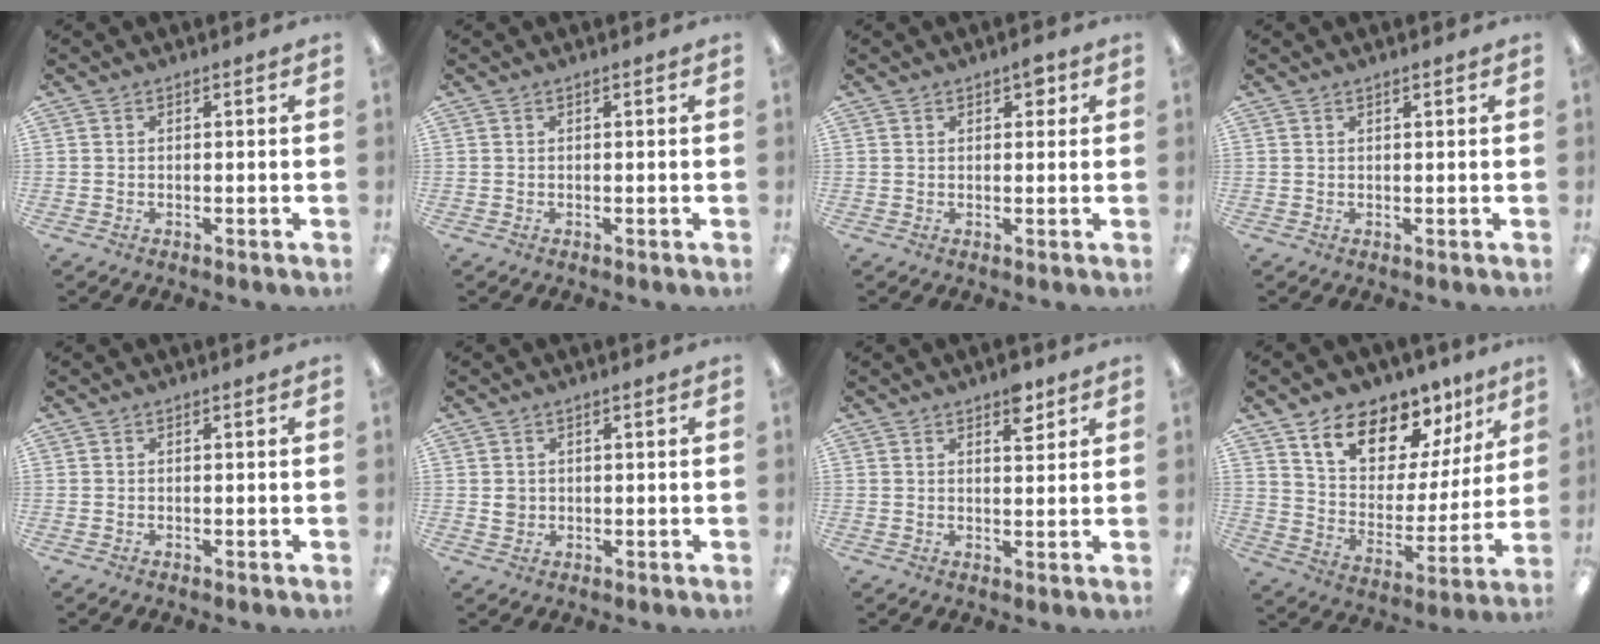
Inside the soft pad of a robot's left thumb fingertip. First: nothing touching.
{"total": 0.0}
{"total": 2.8, "force": [1.5, 1.6, 1.8], "torque": [-0.014, -0.004, 0.019]}
{"total": 0.6, "force": [0.5, 0.1, 0.4], "torque": [-0.008, -0.001, 0.009]}
{"total": 0.0}
{"total": 1.8, "force": [0.2, 1.6, 0.6], "torque": [-0.005, 0.000, 0.001]}
{"total": 5.1, "force": [3.3, 2.2, 3.2], "torque": [-0.030, -0.017, 0.050]}
{"total": 14.0, "force": [11.2, 6.9, 4.9], "torque": [-0.090, -0.085, 0.201]}